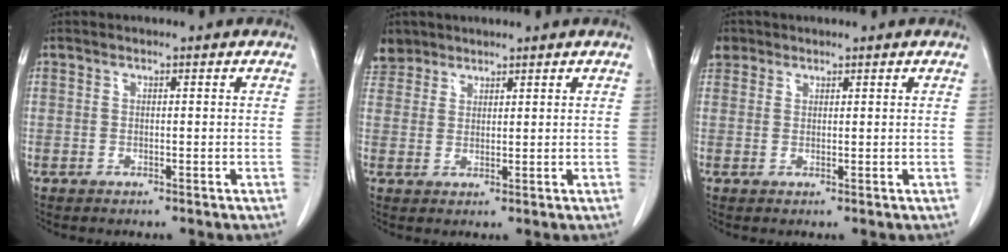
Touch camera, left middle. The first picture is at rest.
{"total": 4.6, "force": [3.7, 2.7, 0.0], "torque": [0.004, 0.009, 0.073]}
{"total": 3.3, "force": [2.0, 2.6, 0.4], "torque": [-0.007, 0.014, 0.039]}